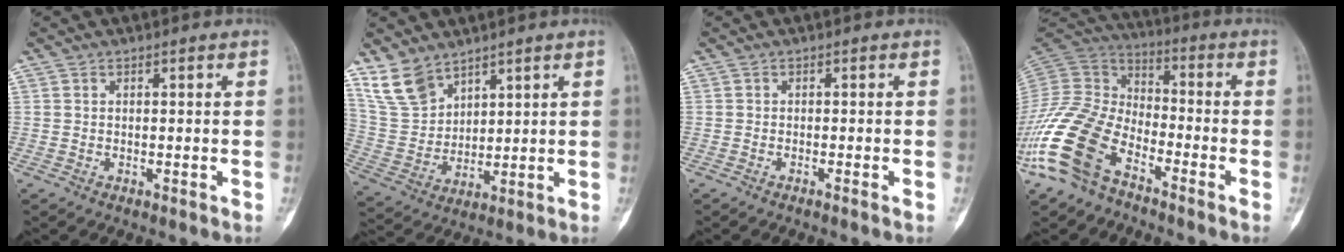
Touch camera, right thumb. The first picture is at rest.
{"total": 9.0, "force": [6.9, 4.9, 3.2], "torque": [-0.058, -0.031, 0.157]}
{"total": 0.8, "force": [-0.5, -0.3, 0.6], "torque": [-0.010, 0.005, -0.009]}
{"total": 17.7, "force": [-9.8, 9.6, 11.2], "torque": [-0.233, 0.060, -0.202]}